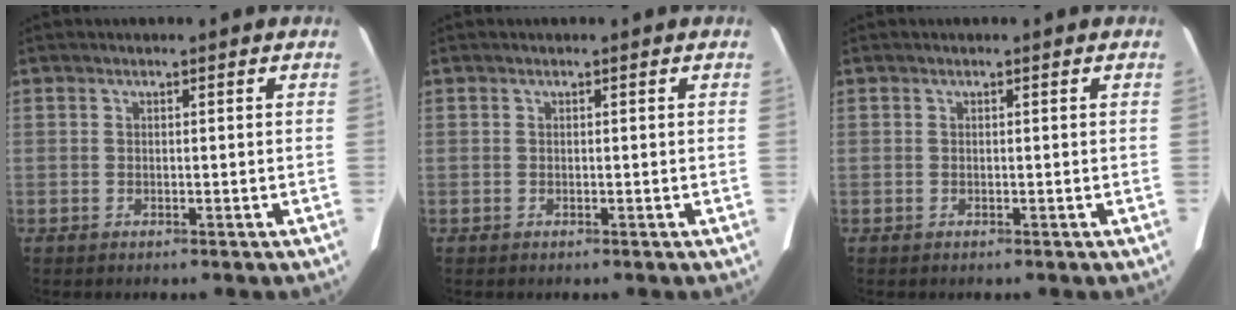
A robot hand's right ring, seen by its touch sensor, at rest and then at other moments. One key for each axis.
{"total": 0.0}
{"total": 0.0}